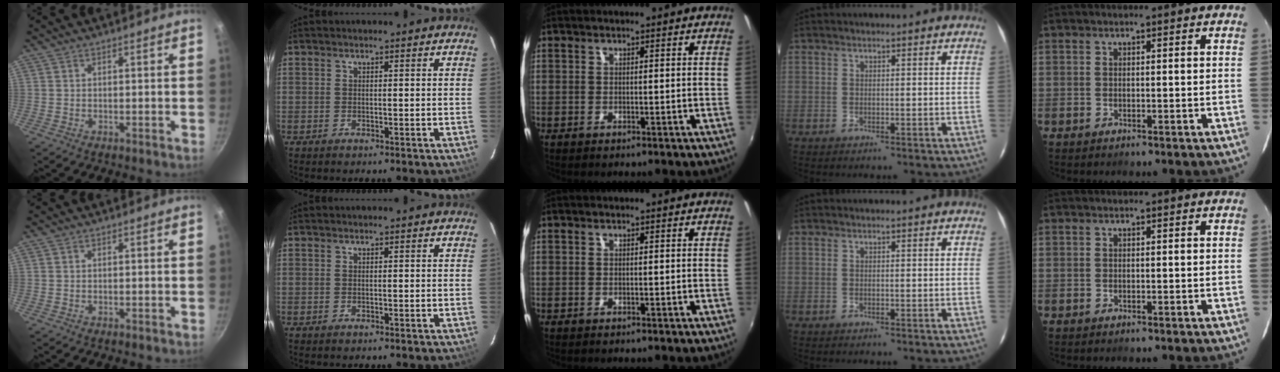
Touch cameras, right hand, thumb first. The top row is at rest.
{}